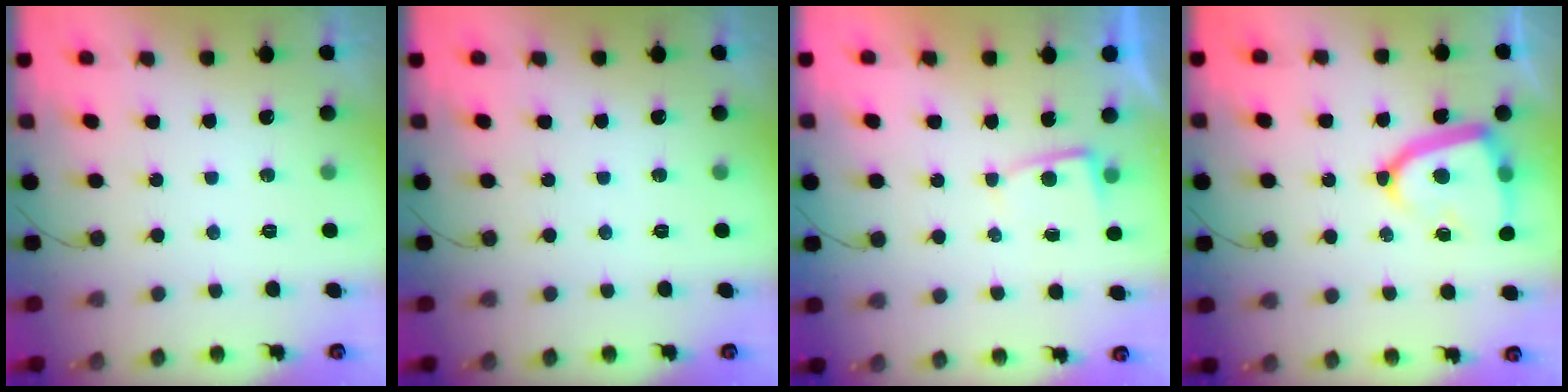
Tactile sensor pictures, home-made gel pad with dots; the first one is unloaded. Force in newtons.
{"total": 0.0}
{"total": 2.2, "press": 2.2, "slide": 0.4}
{"total": 13.4, "press": 13.3, "slide": 1.7}